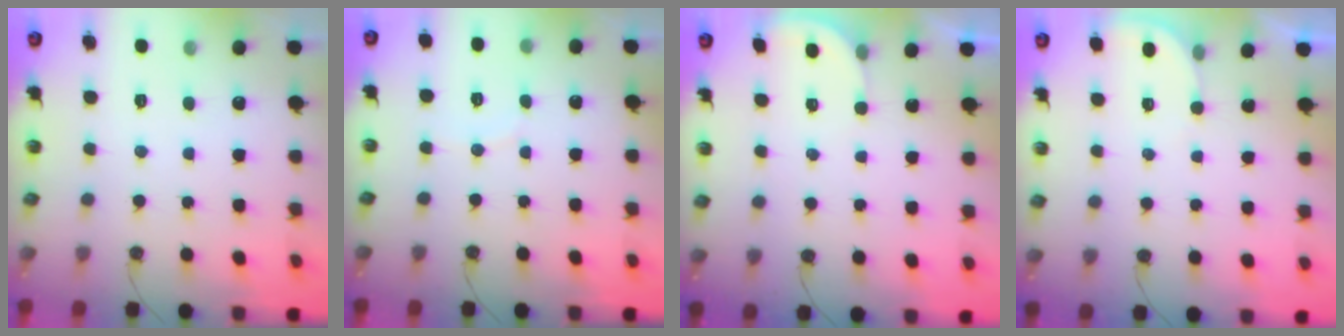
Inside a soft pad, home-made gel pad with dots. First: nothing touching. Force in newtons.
{"total": 2.3, "press": 2.3, "slide": 0.2}
{"total": 1.4, "press": 1.3, "slide": 0.5}
{"total": 1.6, "press": 1.6, "slide": 0.1}